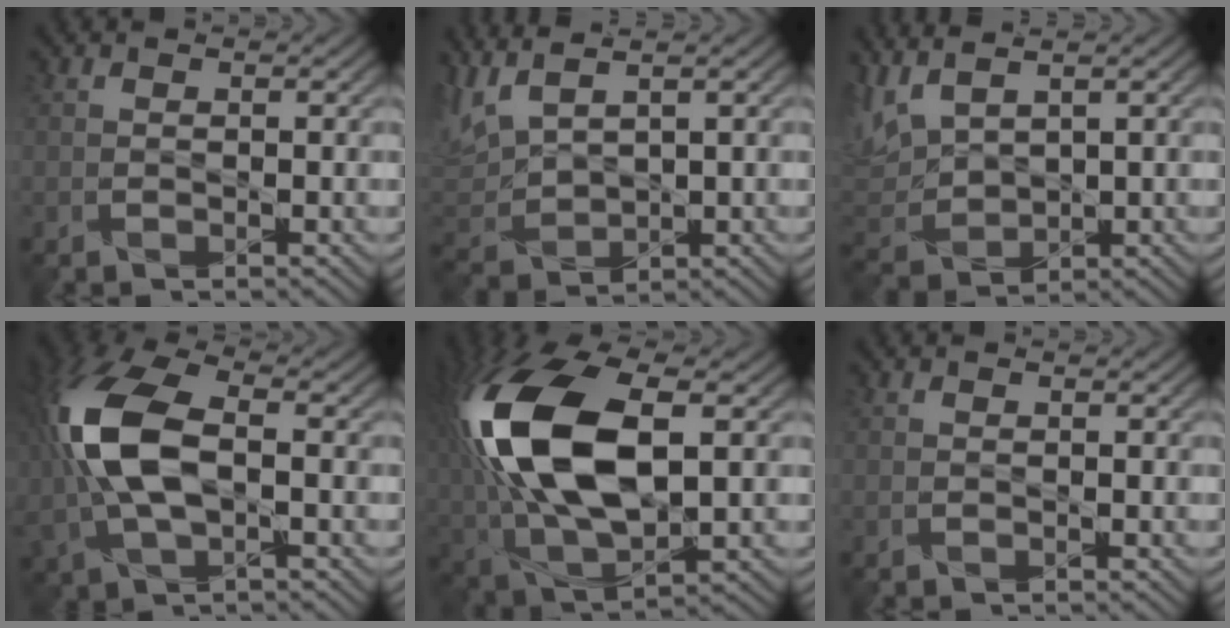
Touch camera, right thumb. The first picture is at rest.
{"total": 6.9, "force": [4.2, 2.6, 4.8], "torque": [-0.147, 0.014, 0.083]}
{"total": 7.0, "force": [4.0, 3.1, 4.9], "torque": [-0.151, 0.013, 0.081]}
{"total": 12.8, "force": [0.1, 6.7, 10.9], "torque": [-0.272, 0.014, -0.003]}
{"total": 18.5, "force": [2.4, 9.7, 15.6], "torque": [-0.360, 0.010, 0.040]}
{"total": 0.0}